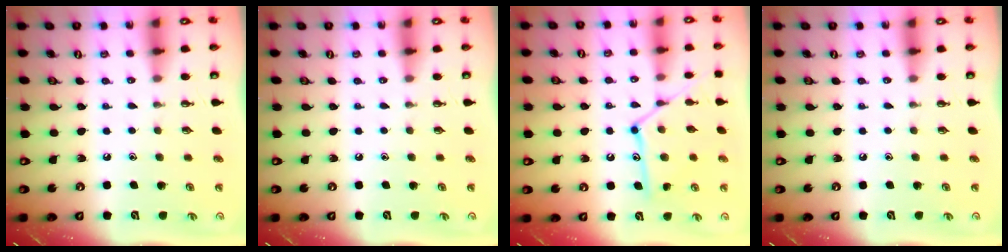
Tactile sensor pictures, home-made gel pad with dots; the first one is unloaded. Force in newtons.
{"total": 0.0}
{"total": 14.1, "press": 14.1, "slide": 0.9}
{"total": 0.0}